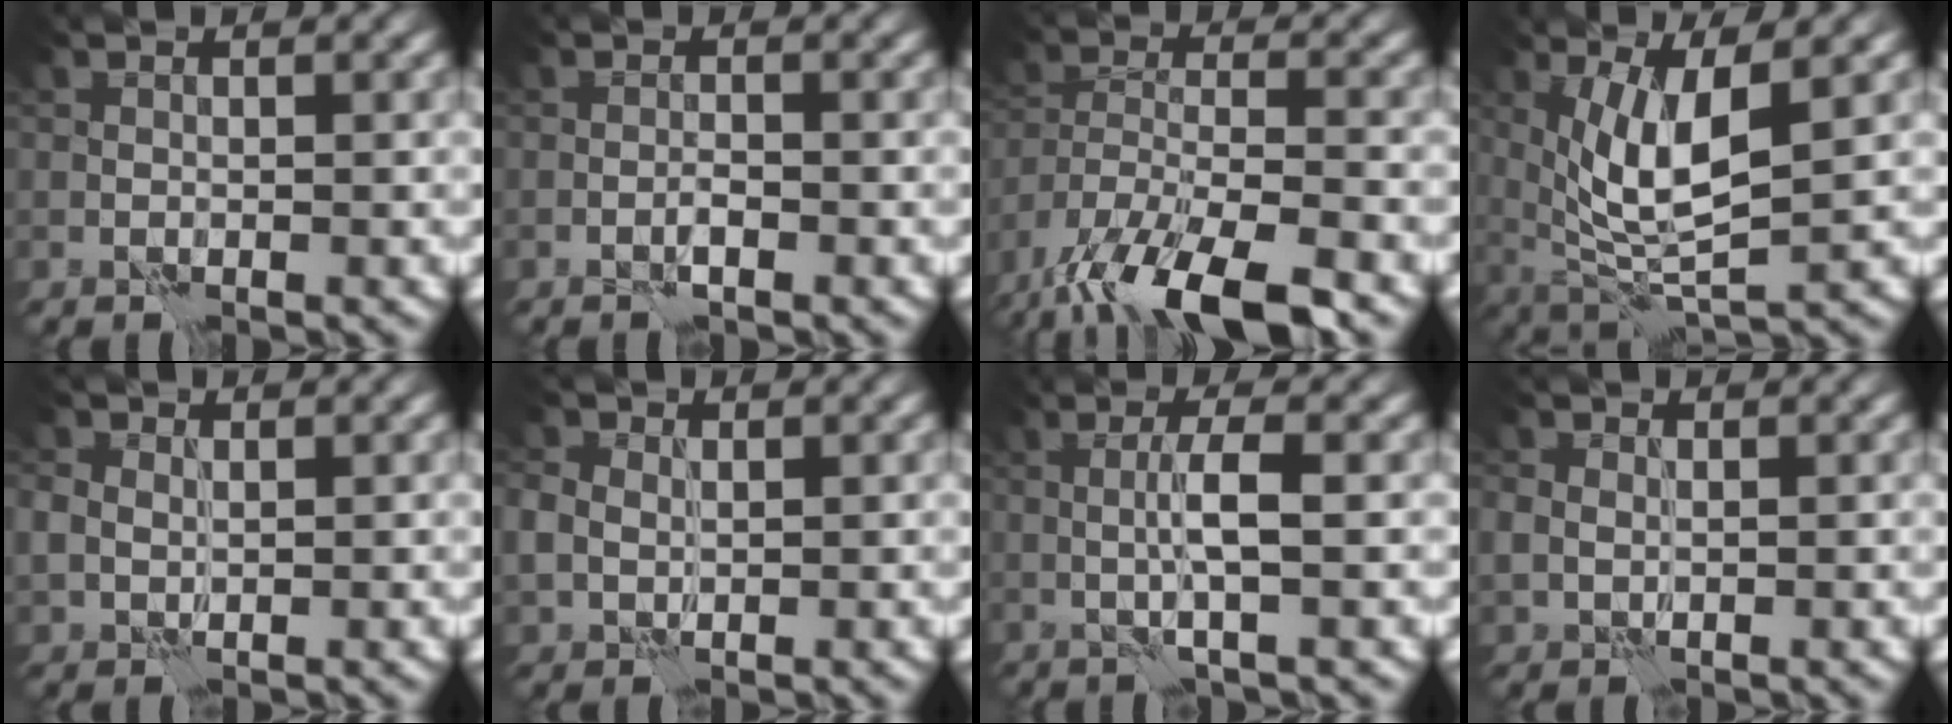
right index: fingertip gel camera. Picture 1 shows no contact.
{"total": 0.6, "force": [-0.3, -0.1, 0.5], "torque": [-0.011, 0.002, -0.006]}
{"total": 11.9, "force": [-8.6, 3.9, 7.3], "torque": [-0.146, -0.022, -0.149]}
{"total": 6.2, "force": [1.7, 1.7, 5.7], "torque": [-0.117, -0.014, 0.040]}
{"total": 1.9, "force": [0.7, 1.5, 1.0], "torque": [-0.023, 0.003, 0.011]}
{"total": 2.7, "force": [0.7, 2.1, 1.4], "torque": [-0.039, 0.007, 0.012]}
{"total": 2.7, "force": [0.3, -0.1, 2.6], "torque": [-0.052, 0.004, 0.004]}
{"total": 1.7, "force": [0.4, 1.3, 0.9], "torque": [-0.023, -0.001, 0.012]}